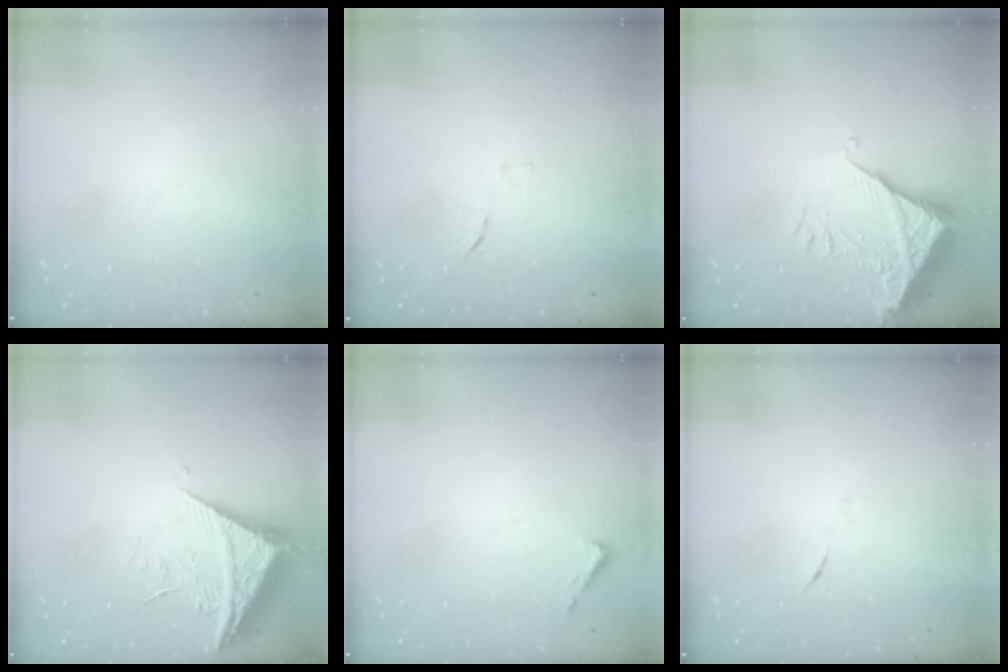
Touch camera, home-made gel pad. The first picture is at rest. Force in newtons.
{"total": 7.7, "press": 7.7, "slide": 0.5}
{"total": 6.1, "press": 6.0, "slide": 0.7}
{"total": 7.8, "press": 7.7, "slide": 0.9}
{"total": 1.6, "press": 1.6, "slide": 0.1}
{"total": 5.2, "press": 5.1, "slide": 1.2}